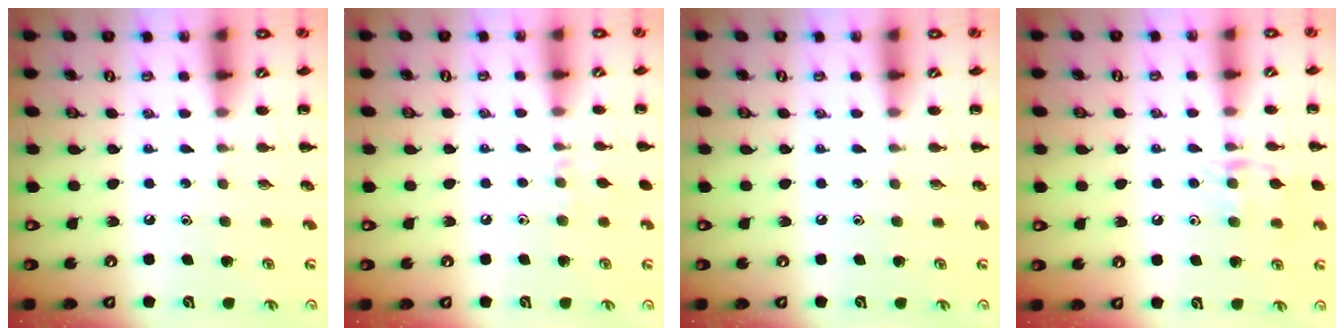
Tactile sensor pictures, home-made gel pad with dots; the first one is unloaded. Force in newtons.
{"total": 4.3, "press": 4.0, "slide": 1.5}
{"total": 0.0}
{"total": 9.7, "press": 9.7, "slide": 0.8}